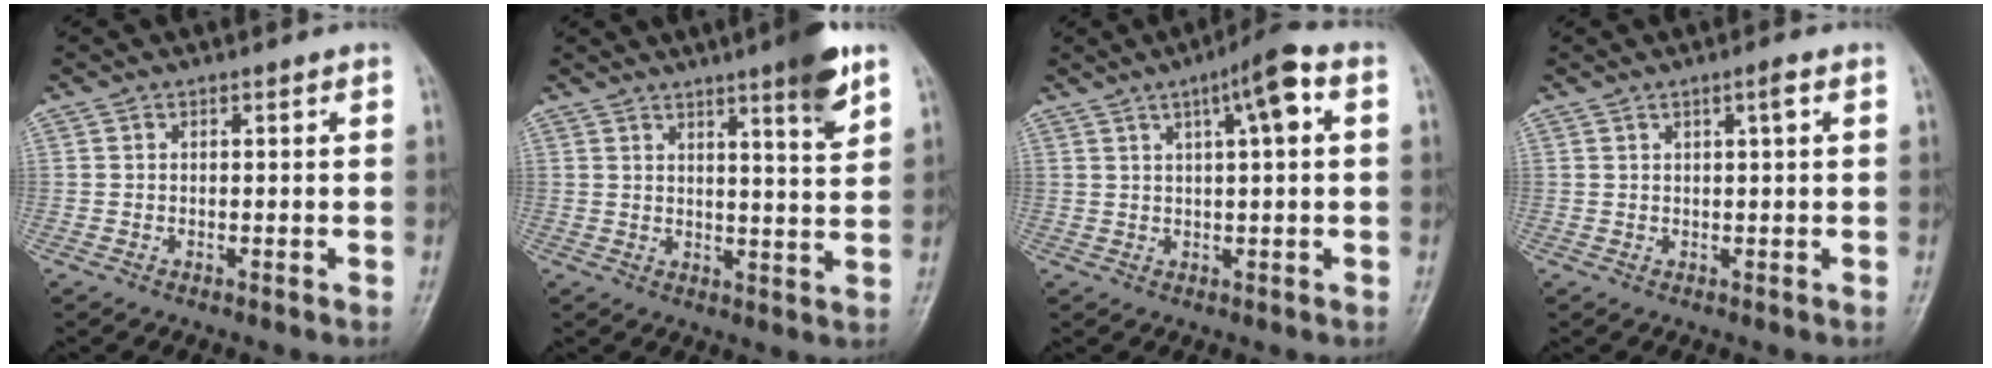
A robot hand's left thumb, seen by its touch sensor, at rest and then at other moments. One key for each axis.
{"total": 8.6, "fx": 5.3, "fy": 0.8, "fz": 6.8, "tx": -0.088, "ty": -0.032, "tz": 0.072}
{"total": 7.9, "fx": 2.8, "fy": 1.4, "fz": 7.3, "tx": -0.117, "ty": 0.014, "tz": 0.040}
{"total": 2.0, "fx": 0.8, "fy": 0.1, "fz": 1.8, "tx": -0.033, "ty": -0.001, "tz": 0.014}